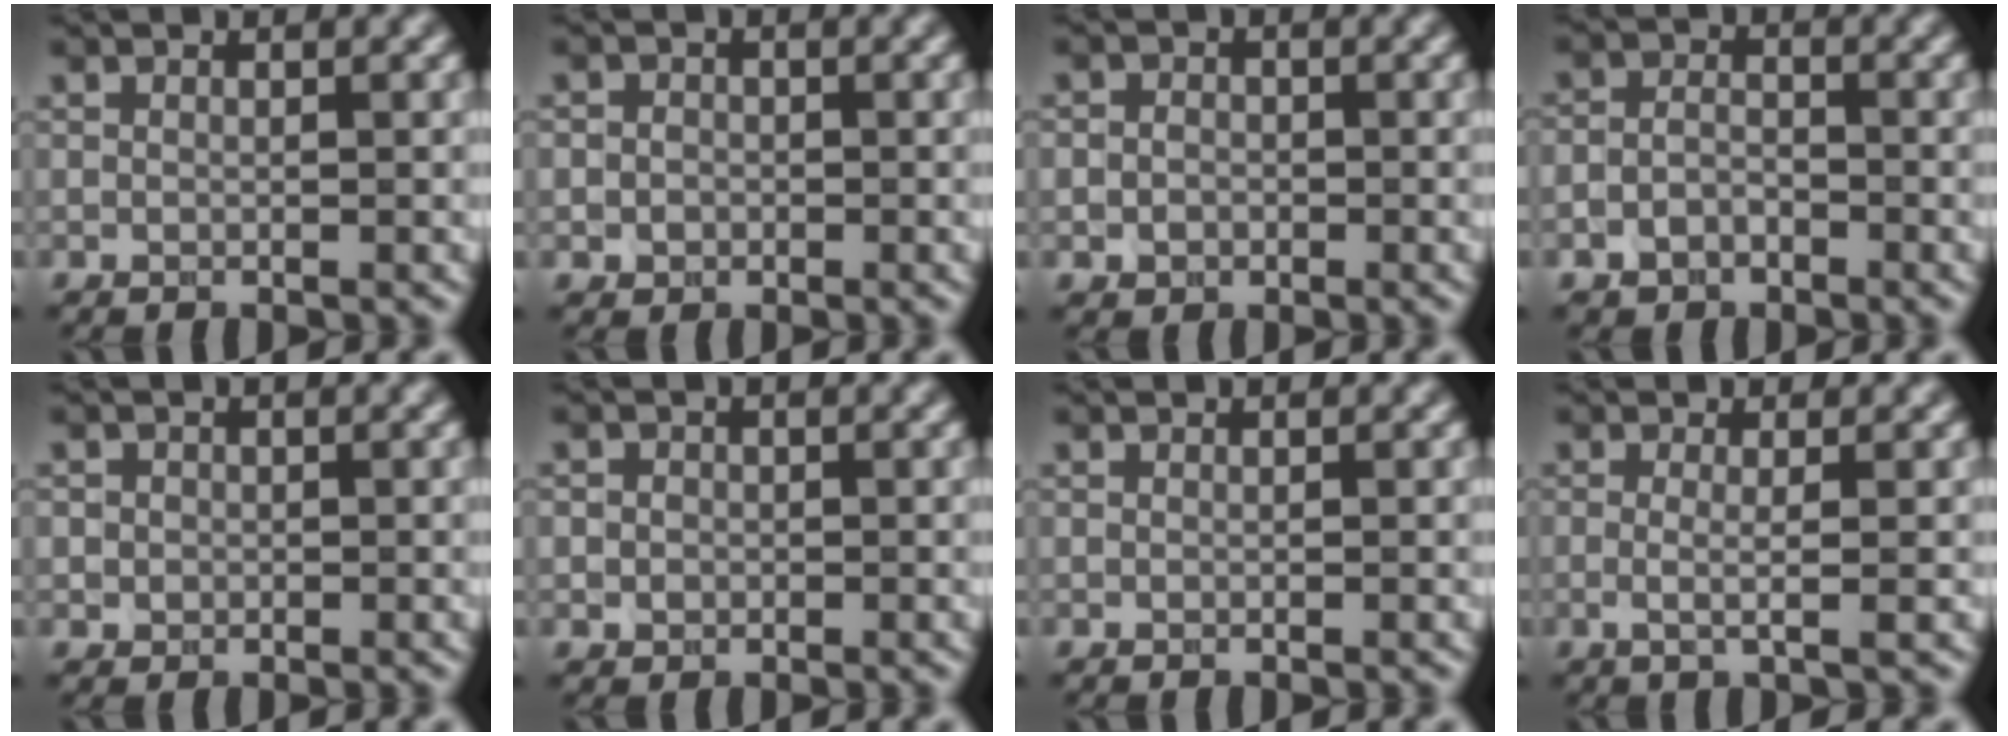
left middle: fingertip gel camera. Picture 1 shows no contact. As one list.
[{"total": 1.7, "force": [-0.2, 1.6, 0.5], "torque": [0.013, 0.002, -0.013]}, {"total": 2.0, "force": [-0.3, 1.8, 0.8], "torque": [0.010, 0.003, -0.015]}, {"total": 2.1, "force": [-1.1, 1.4, 0.9], "torque": [-0.018, 0.002, -0.026]}, {"total": 1.1, "force": [0.0, 1.1, 0.2], "torque": [0.010, -0.003, -0.001]}, {"total": 1.4, "force": [0.0, 1.3, 0.4], "torque": [0.008, 0.000, -0.006]}, {"total": 0.0}, {"total": 2.1, "force": [-0.1, 0.6, 2.0], "torque": [-0.033, -0.006, -0.009]}]